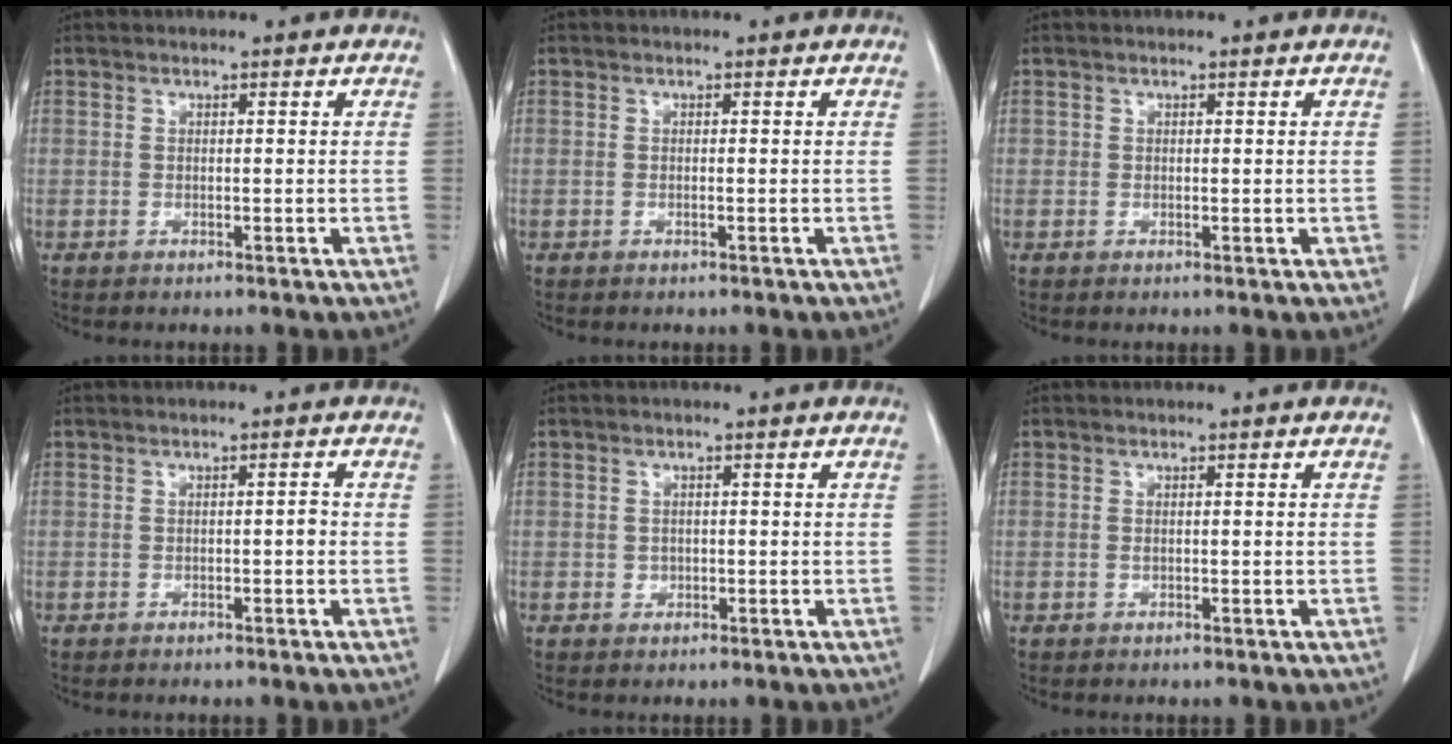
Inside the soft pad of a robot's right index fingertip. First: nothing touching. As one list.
[{"total": 0.0}, {"total": 0.6, "force": [0.1, 0.5, 0.3], "torque": [0.001, 0.002, 0.004]}, {"total": 0.9, "force": [-0.2, 0.2, 0.8], "torque": [-0.009, 0.005, -0.002]}, {"total": 1.2, "force": [-0.2, 1.2, 0.3], "torque": [-0.004, 0.003, -0.001]}, {"total": 0.0}]